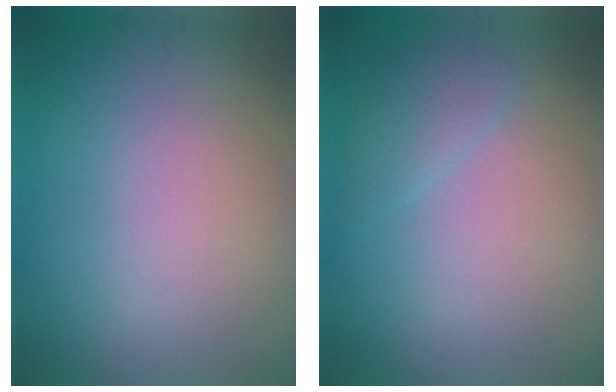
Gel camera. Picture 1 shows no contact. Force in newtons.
{"total": 1.6, "press": 1.6, "slide": 0.0}